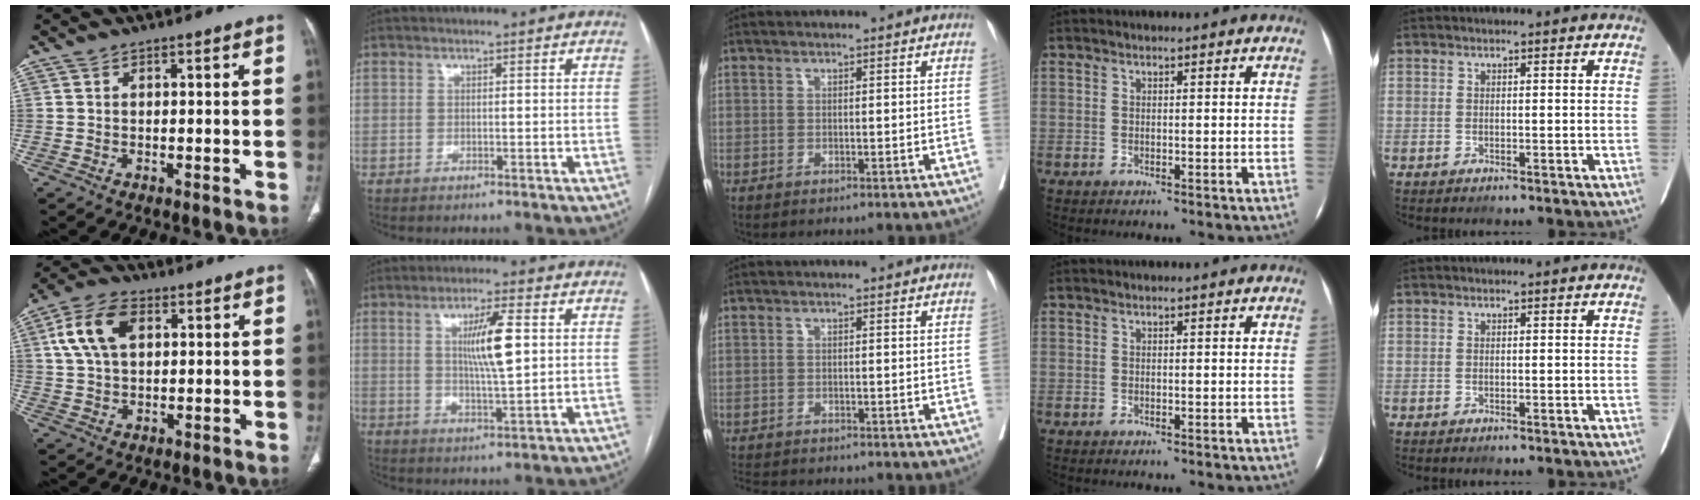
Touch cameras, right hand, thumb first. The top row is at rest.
{"thumb": {"total": 10.0, "force": [3.0, 6.0, 7.4], "torque": [-0.144, 0.012, 0.054]}, "index": {"total": 8.0, "force": [1.7, 0.7, 7.8], "torque": [-0.136, -0.003, 0.031]}, "middle": {"total": 6.9, "force": [-6.3, 1.6, 2.4], "torque": [-0.036, -0.006, -0.092]}}